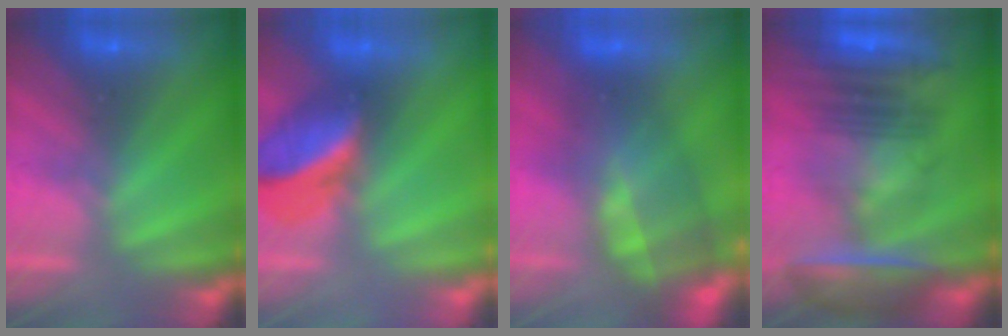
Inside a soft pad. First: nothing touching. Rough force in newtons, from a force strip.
{"total": 2.6}
{"total": 5.8}
{"total": 7.1}